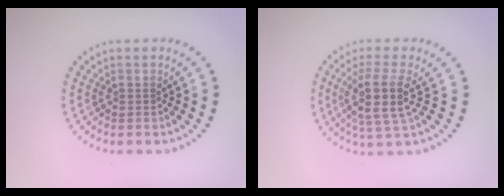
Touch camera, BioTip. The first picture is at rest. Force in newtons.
{"total": 4.1, "press": 3.5, "slide": 2.2}